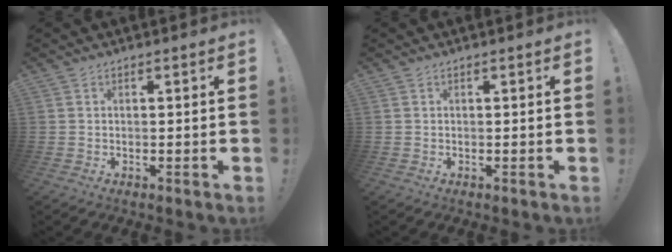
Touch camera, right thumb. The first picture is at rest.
{"total": 0.0}